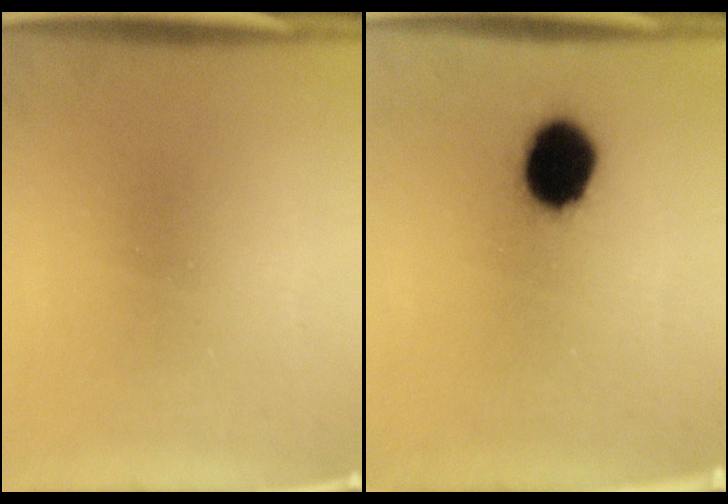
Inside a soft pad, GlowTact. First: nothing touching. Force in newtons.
{"total": 12.4}